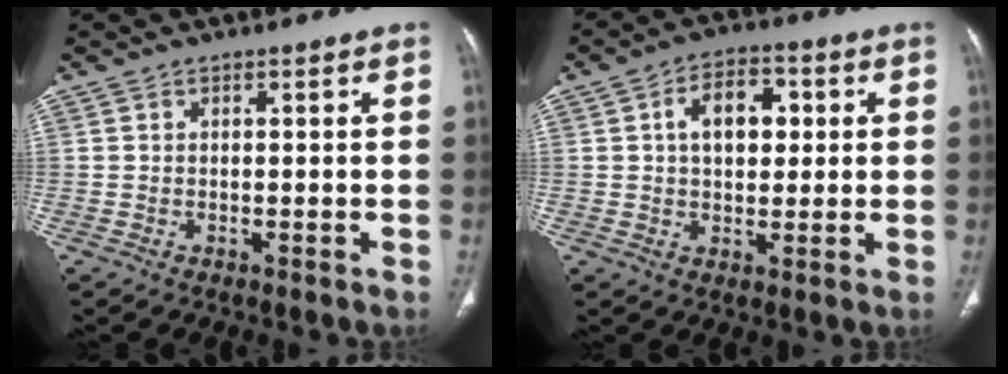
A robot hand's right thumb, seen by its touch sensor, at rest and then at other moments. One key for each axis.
{"total": 8.9, "fx": 1.8, "fy": 5.7, "fz": 6.5, "tx": -0.078, "ty": 0.010, "tz": 0.025}